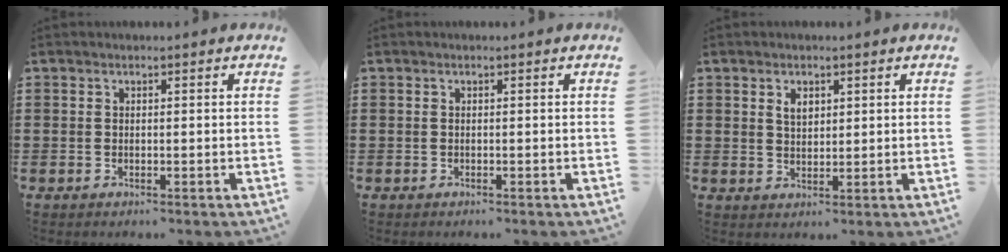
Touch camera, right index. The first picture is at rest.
{"total": 0.0}
{"total": 2.4, "force": [1.1, 1.5, 1.5], "torque": [-0.033, 0.006, 0.021]}